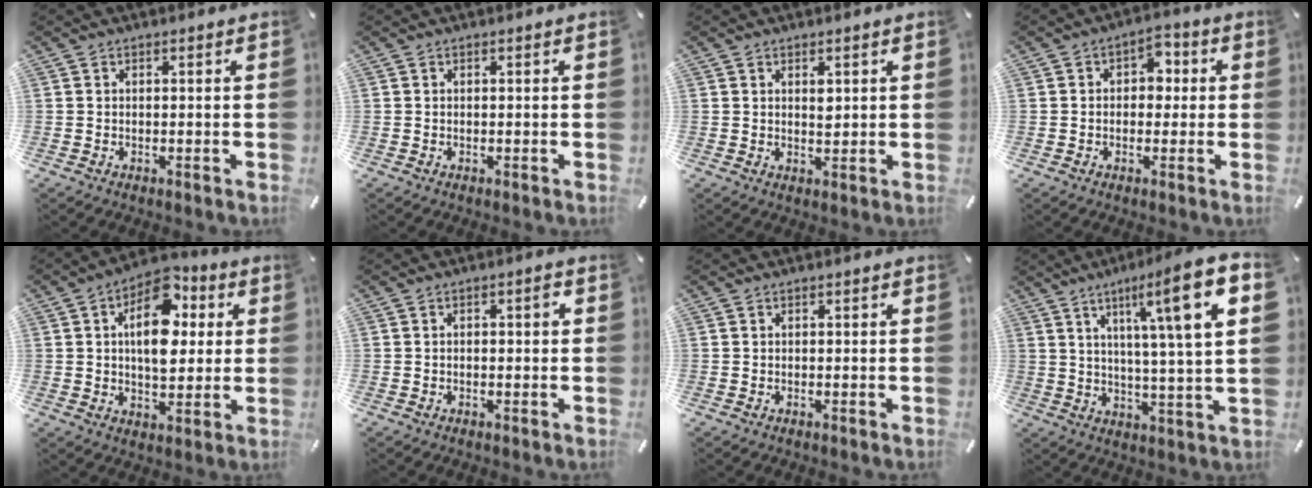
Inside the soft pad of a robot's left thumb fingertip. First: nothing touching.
{"total": 0.0}
{"total": 2.0, "force": [1.0, 1.1, 1.4], "torque": [-0.021, -0.002, 0.016]}
{"total": 4.8, "force": [-0.3, 3.6, 3.1], "torque": [-0.030, 0.004, -0.015]}
{"total": 14.3, "force": [3.5, 9.3, 10.3], "torque": [-0.154, -0.007, 0.059]}
{"total": 2.1, "force": [0.0, 0.8, 1.9], "torque": [-0.038, 0.009, -0.004]}
{"total": 0.0}
{"total": 15.7, "force": [6.6, 1.6, 14.1], "torque": [-0.220, -0.029, 0.088]}